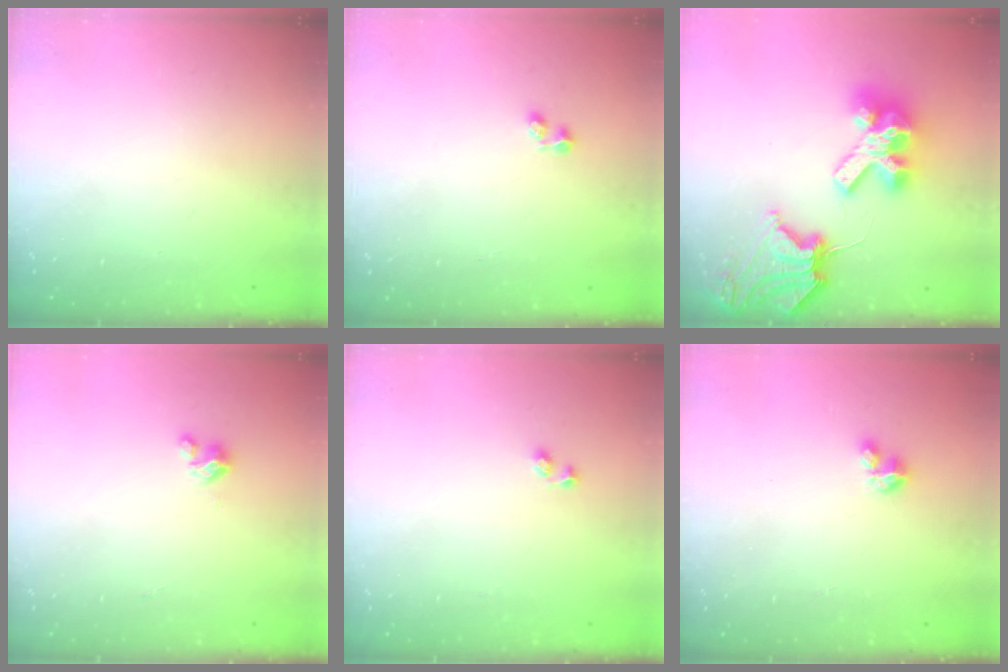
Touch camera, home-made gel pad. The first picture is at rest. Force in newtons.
{"total": 1.9, "press": 1.8, "slide": 0.5}
{"total": 15.3, "press": 15.2, "slide": 1.9}
{"total": 2.9, "press": 2.9, "slide": 0.2}
{"total": 2.1, "press": 1.7, "slide": 1.2}
{"total": 1.9, "press": 1.9, "slide": 0.3}